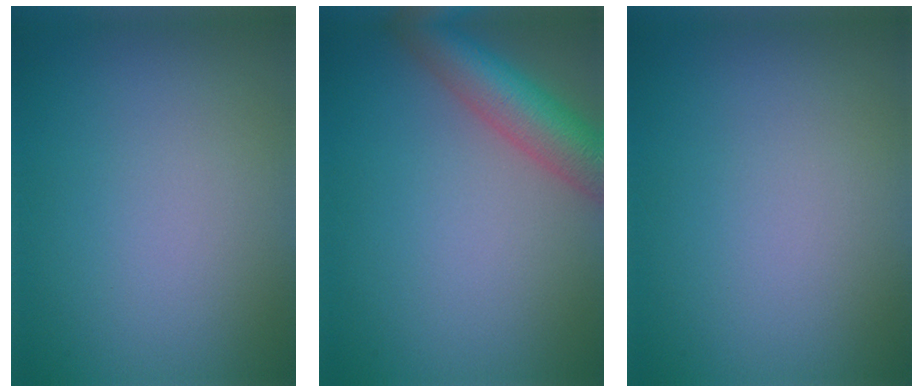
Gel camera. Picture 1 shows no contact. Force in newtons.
{"total": 6.0, "press": 6.0, "slide": 0.4}
{"total": 0.0}